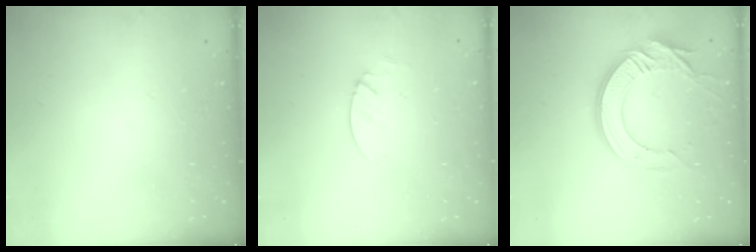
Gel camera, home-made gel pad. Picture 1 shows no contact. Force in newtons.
{"total": 2.1, "press": 2.1, "slide": 0.2}
{"total": 16.4, "press": 16.4, "slide": 1.2}